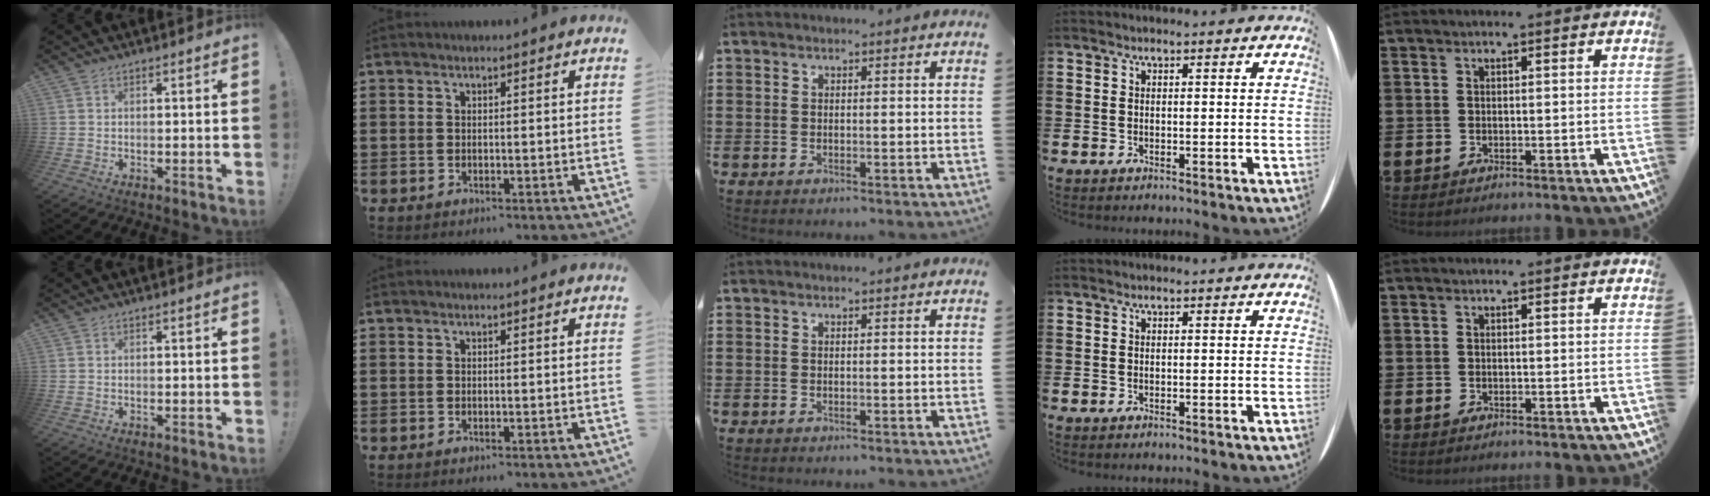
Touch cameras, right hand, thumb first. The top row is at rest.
{}